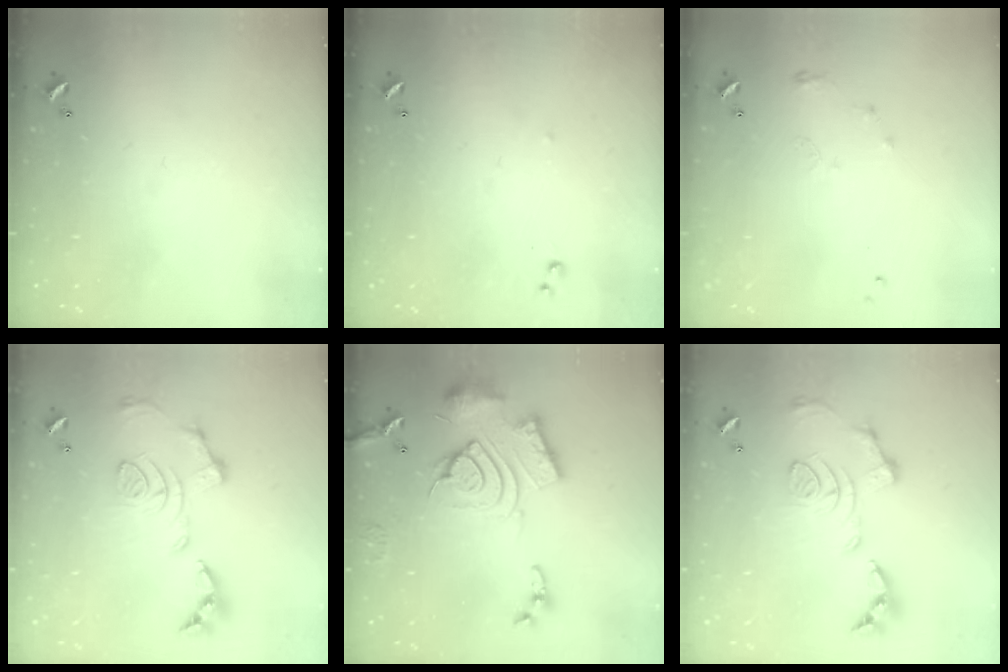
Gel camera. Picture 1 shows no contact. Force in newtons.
{"total": 5.4, "press": 5.4, "slide": 0.6}
{"total": 6.3, "press": 6.3, "slide": 0.9}
{"total": 1.5, "press": 0.8, "slide": 1.3}
{"total": 19.5, "press": 19.4, "slide": 2.0}
{"total": 1.5, "press": 0.8, "slide": 1.3}